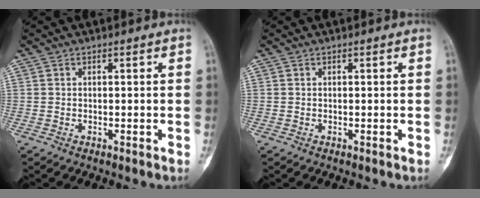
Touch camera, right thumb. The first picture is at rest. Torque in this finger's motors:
{"motor_torque": [0.28, 0.26, 0.01, -0.02, 0.02]}